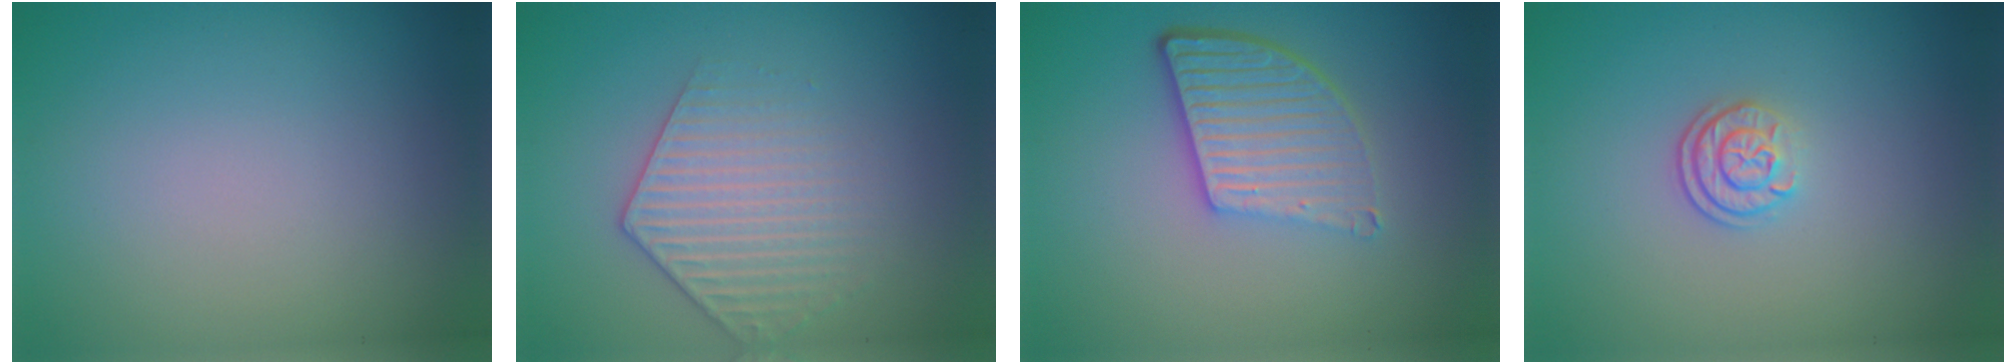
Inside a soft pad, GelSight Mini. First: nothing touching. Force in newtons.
{"total": 3.1, "press": 3.0, "slide": 1.0}
{"total": 5.5, "press": 3.9, "slide": 3.9}
{"total": 2.3, "press": 1.9, "slide": 1.4}